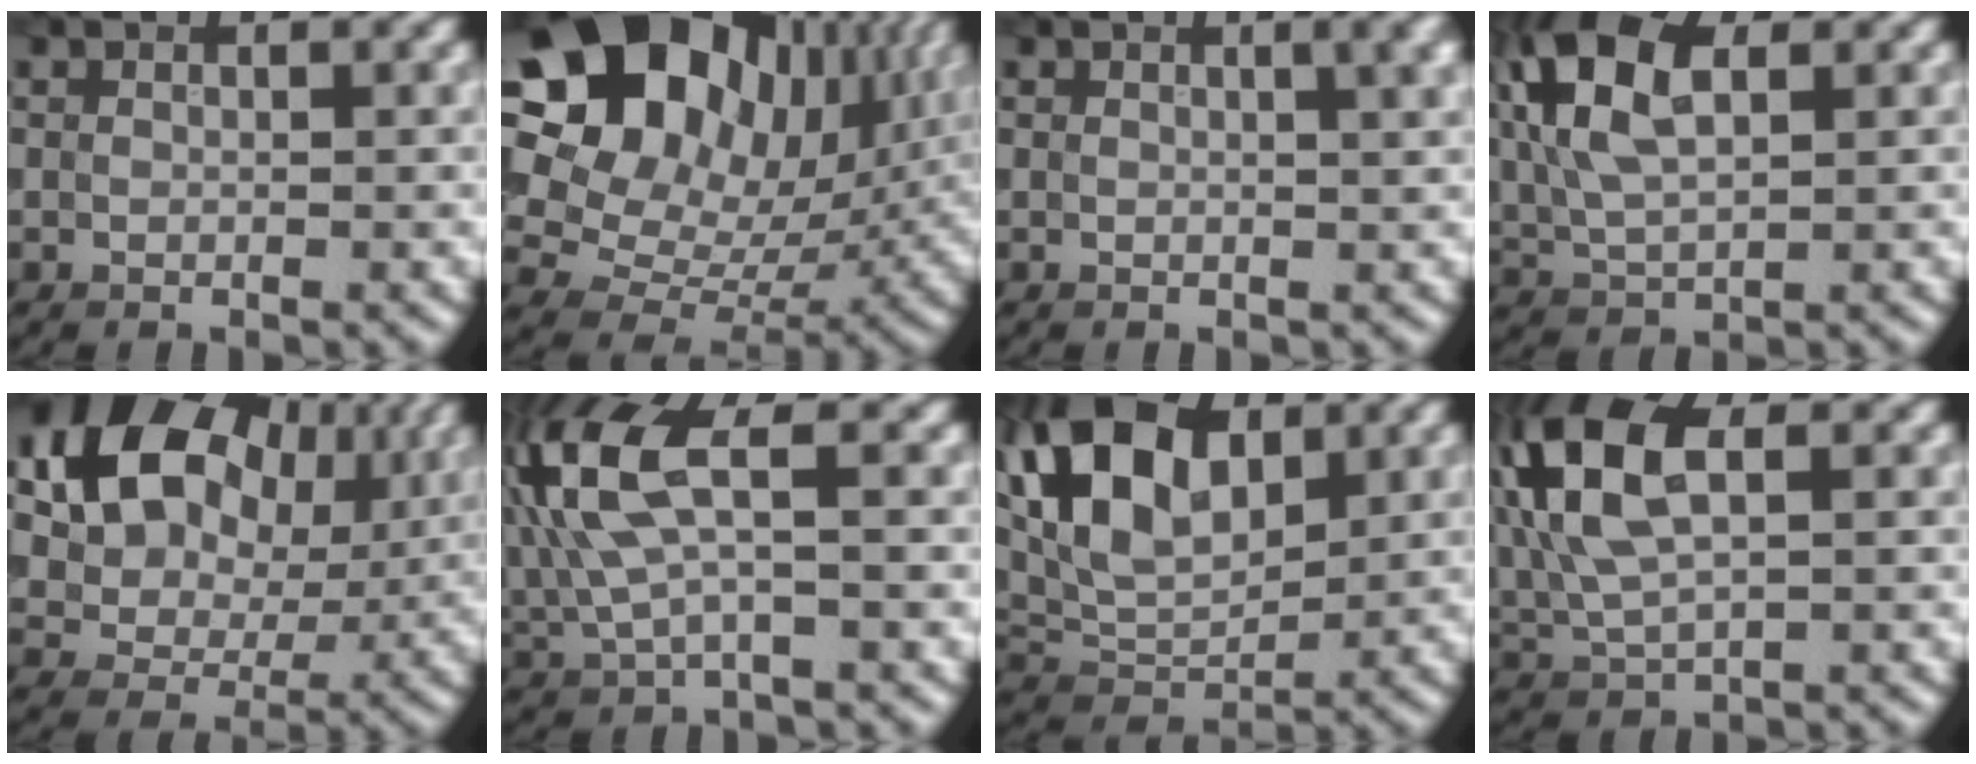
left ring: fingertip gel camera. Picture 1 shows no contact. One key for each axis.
{"total": 18.6, "fx": 6.8, "fy": 13.6, "fz": 10.7, "tx": -0.201, "ty": 0.041, "tz": 0.113}
{"total": 3.4, "fx": 1.3, "fy": 1.3, "fz": 2.9, "tx": -0.020, "ty": 0.007, "tz": 0.011}
{"total": 10.7, "fx": 2.9, "fy": 5.5, "fz": 8.7, "tx": -0.196, "ty": 0.023, "tz": 0.040}
{"total": 12.8, "fx": 3.9, "fy": 9.1, "fz": 8.0, "tx": -0.147, "ty": 0.002, "tz": 0.063}
{"total": 8.0, "fx": 1.6, "fy": 3.0, "fz": 7.2, "tx": -0.175, "ty": 0.010, "tz": 0.028}
{"total": 11.6, "fx": 3.9, "fy": 6.6, "fz": 8.7, "tx": -0.194, "ty": 0.022, "tz": 0.063}
{"total": 9.2, "fx": 2.0, "fy": 4.6, "fz": 7.8, "tx": -0.181, "ty": 0.017, "tz": 0.032}